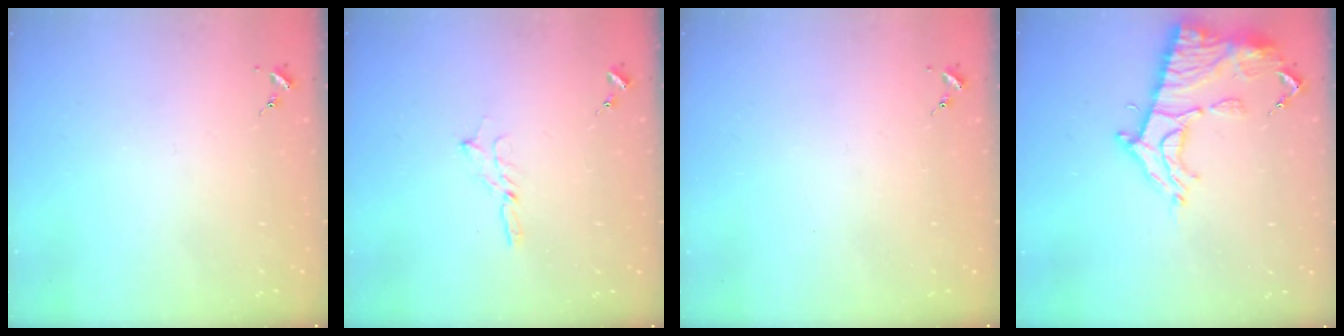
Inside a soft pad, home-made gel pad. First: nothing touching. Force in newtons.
{"total": 1.6, "press": 1.6, "slide": 0.1}
{"total": 0.0}
{"total": 14.6, "press": 14.5, "slide": 1.4}